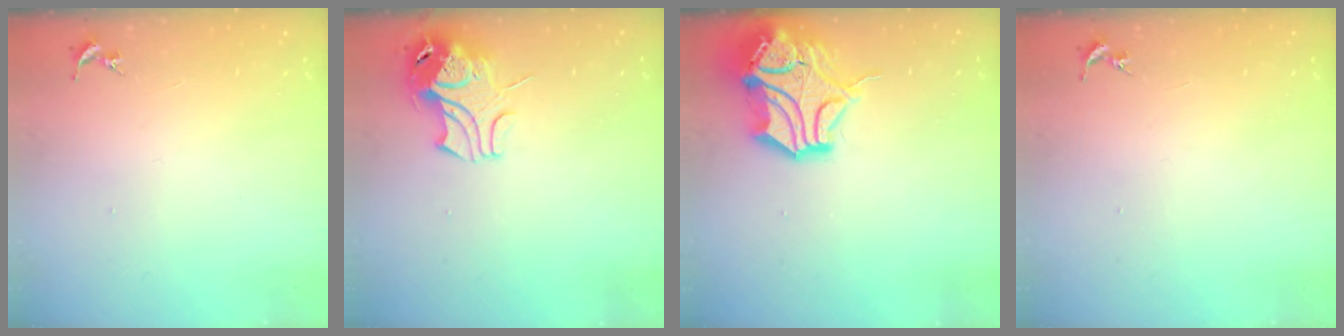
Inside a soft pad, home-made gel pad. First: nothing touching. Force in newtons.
{"total": 9.7, "press": 9.6, "slide": 1.4}
{"total": 16.4, "press": 16.3, "slide": 2.2}
{"total": 0.0}